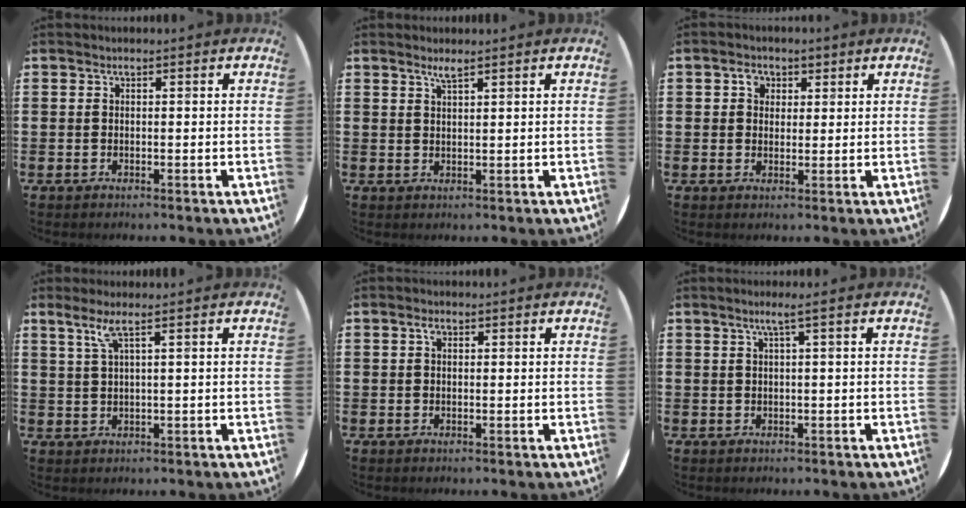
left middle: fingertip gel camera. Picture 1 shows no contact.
{"total": 1.7, "force": [1.4, 0.0, 0.8], "torque": [-0.017, 0.001, 0.026]}
{"total": 2.5, "force": [1.3, 1.9, 0.8], "torque": [-0.002, 0.002, 0.021]}
{"total": 2.4, "force": [1.4, -0.2, 2.0], "torque": [-0.042, -0.001, 0.023]}
{"total": 1.1, "force": [0.5, 0.6, 0.8], "torque": [-0.010, 0.003, 0.006]}
{"total": 1.9, "force": [0.7, -0.2, 1.7], "torque": [-0.031, 0.001, 0.010]}